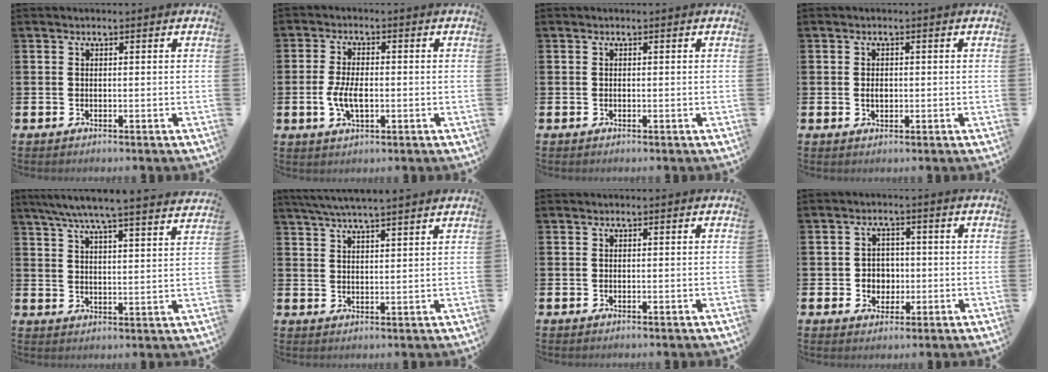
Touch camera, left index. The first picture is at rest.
{"total": 4.5, "force": [-0.6, 2.2, 3.8], "torque": [-0.069, 0.001, -0.014]}
{"total": 0.0}
{"total": 1.5, "force": [0.0, 1.0, 1.1], "torque": [-0.008, 0.001, -0.005]}
{"total": 6.9, "force": [6.5, -0.1, 2.4], "torque": [-0.071, -0.036, 0.114]}
{"total": 5.0, "force": [4.8, -0.4, 1.5], "torque": [-0.048, -0.013, 0.088]}
{"total": 0.0}
{"total": 3.1, "force": [-0.2, 3.0, 0.9], "torque": [-0.015, 0.002, -0.013]}